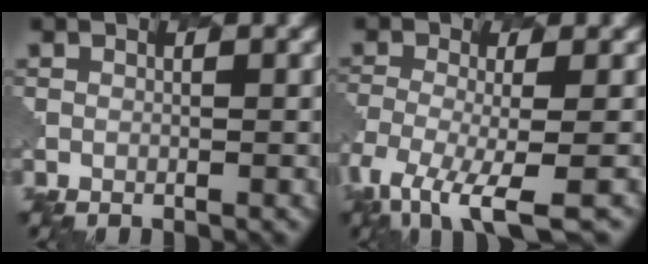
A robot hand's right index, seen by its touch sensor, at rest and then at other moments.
{"total": 7.1, "force": [-4.3, 2.0, 5.2], "torque": [-0.097, -0.018, -0.083]}